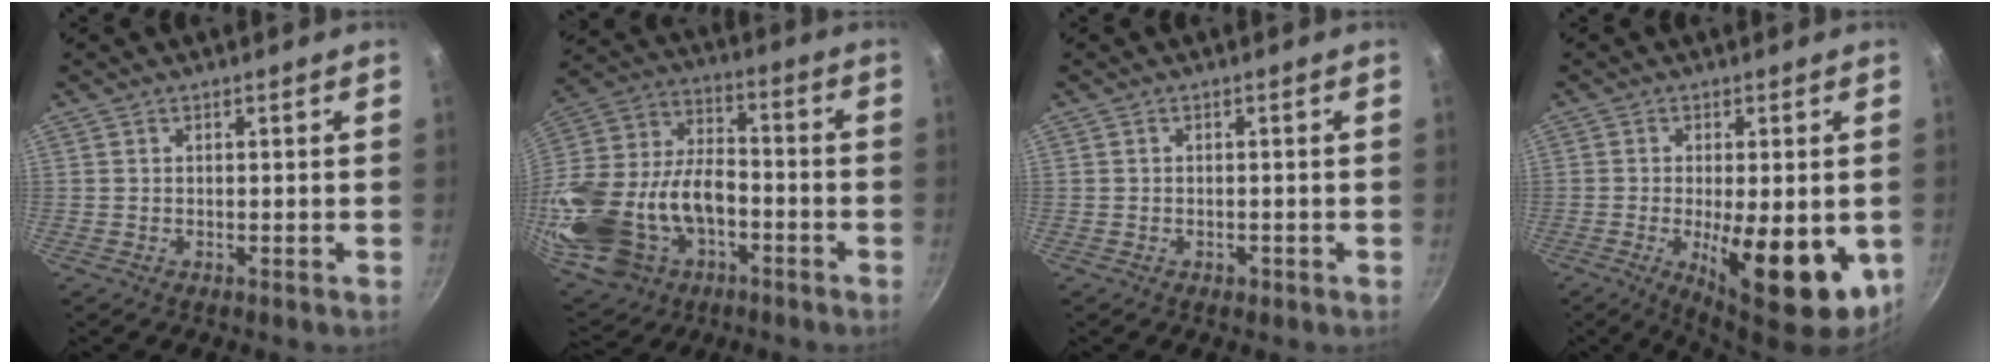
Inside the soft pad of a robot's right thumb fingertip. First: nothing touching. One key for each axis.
{"total": 30.7, "fx": -8.6, "fy": 20.6, "fz": 21.1, "tx": -0.536, "ty": 0.021, "tz": -0.146}
{"total": 1.0, "fx": -0.5, "fy": 0.7, "fz": 0.4, "tx": -0.003, "ty": 0.002, "tz": -0.008}
{"total": 18.4, "fx": -4.5, "fy": 7.0, "fz": 16.5, "tx": -0.202, "ty": -0.025, "tz": -0.043}